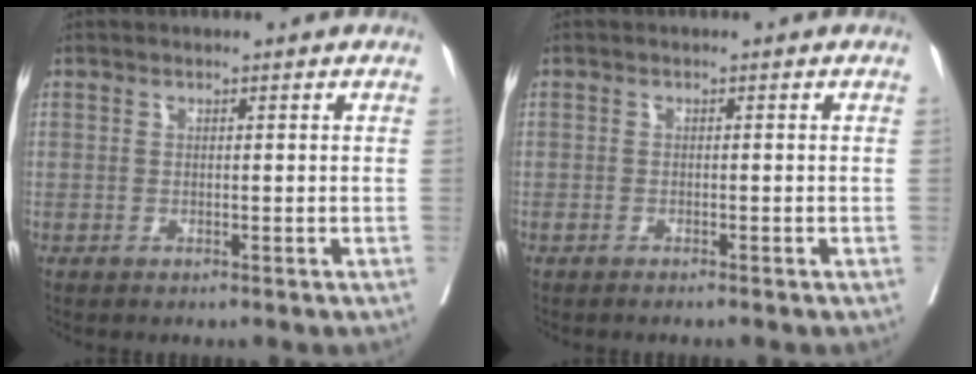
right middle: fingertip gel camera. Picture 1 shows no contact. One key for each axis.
{"total": 1.5, "fx": -1.3, "fy": 0.1, "fz": 0.8, "tx": -0.013, "ty": -0.002, "tz": -0.017}